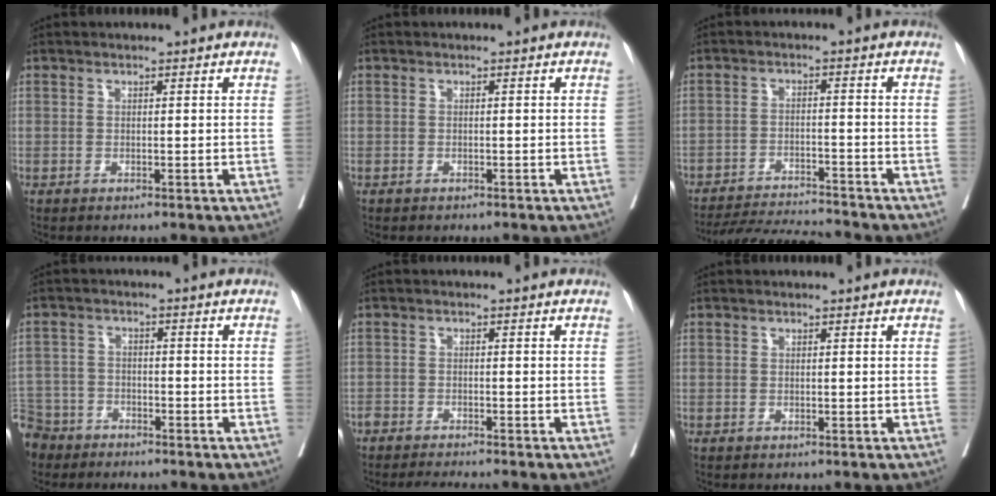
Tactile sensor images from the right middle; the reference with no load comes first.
{"total": 0.8, "force": [-0.7, 0.3, 0.2], "torque": [-0.011, -0.001, -0.013]}
{"total": 10.9, "force": [-10.6, -0.3, 2.5], "torque": [-0.034, -0.006, -0.168]}
{"total": 9.8, "force": [-7.5, 6.2, 1.7], "torque": [-0.067, 0.000, -0.141]}
{"total": 5.5, "force": [-5.1, -0.1, 2.0], "torque": [-0.022, -0.012, -0.083]}
{"total": 0.0}